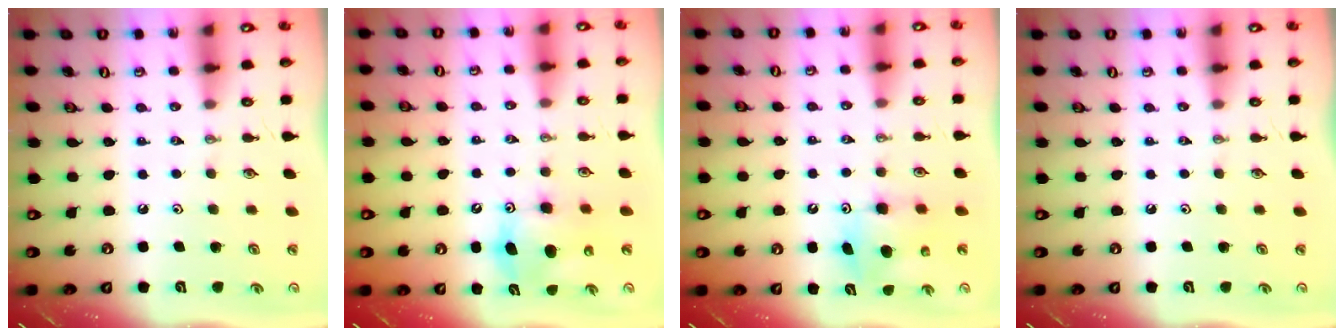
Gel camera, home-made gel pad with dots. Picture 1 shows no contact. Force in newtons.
{"total": 9.2, "press": 9.2, "slide": 0.2}
{"total": 7.2, "press": 7.2, "slide": 0.4}
{"total": 0.0}